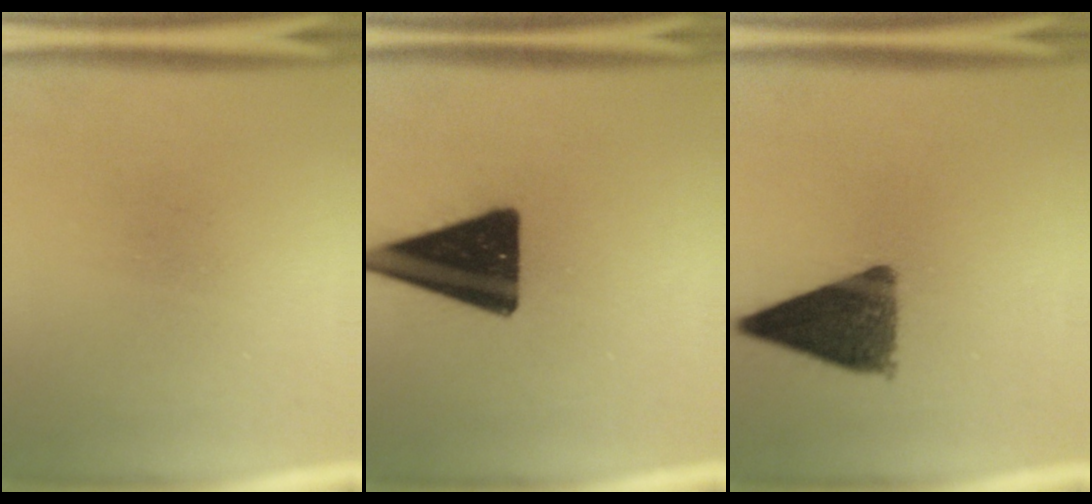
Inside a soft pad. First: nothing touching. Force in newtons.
{"total": 18.6}
{"total": 11.0}